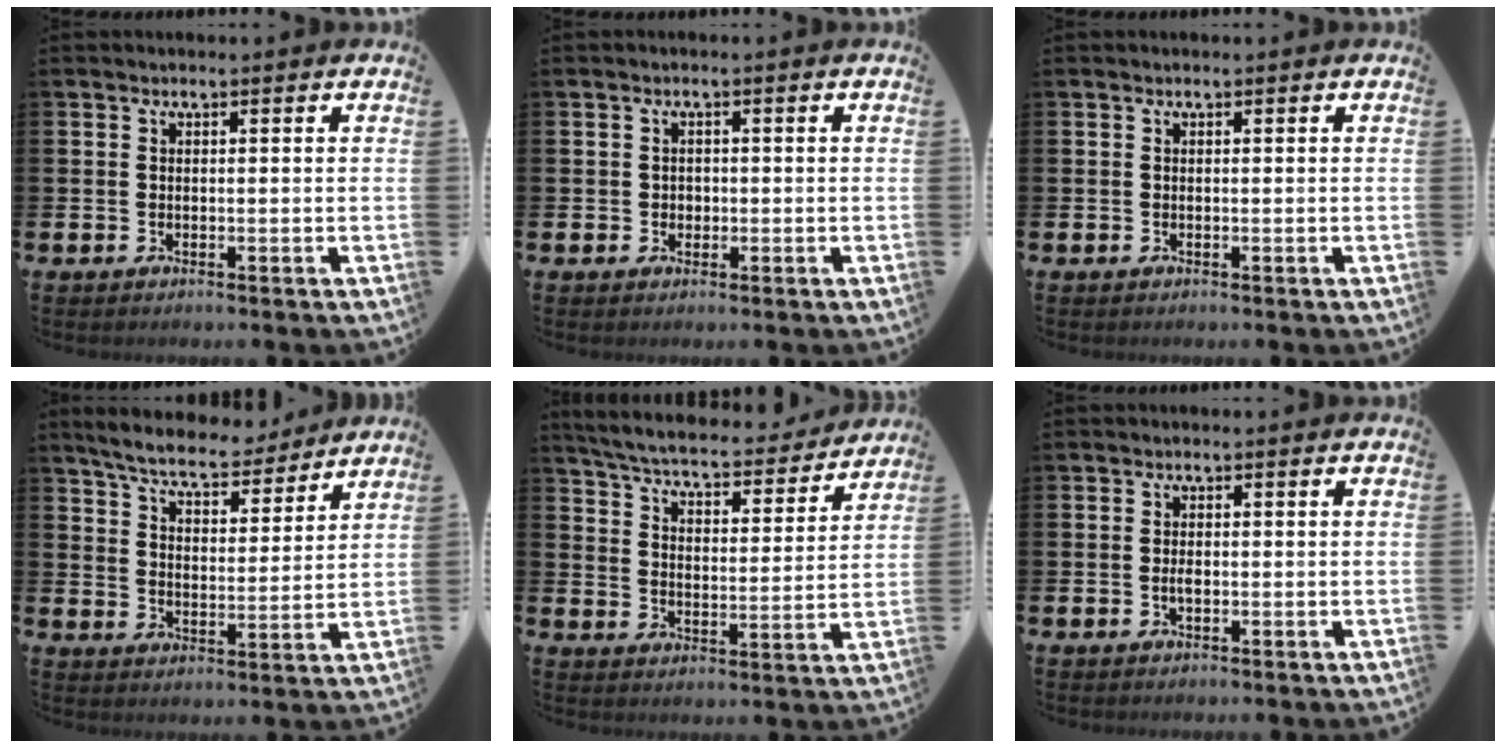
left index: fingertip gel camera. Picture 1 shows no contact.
{"total": 1.2, "force": [0.2, 1.1, 0.3], "torque": [0.004, 0.004, -0.002]}
{"total": 0.0}
{"total": 7.4, "force": [7.1, 1.3, 2.0], "torque": [-0.059, -0.044, 0.122]}
{"total": 5.7, "force": [5.4, 0.7, 1.5], "torque": [-0.053, -0.046, 0.087]}
{"total": 1.2, "force": [-0.3, 0.6, 1.1], "torque": [-0.016, 0.000, -0.007]}